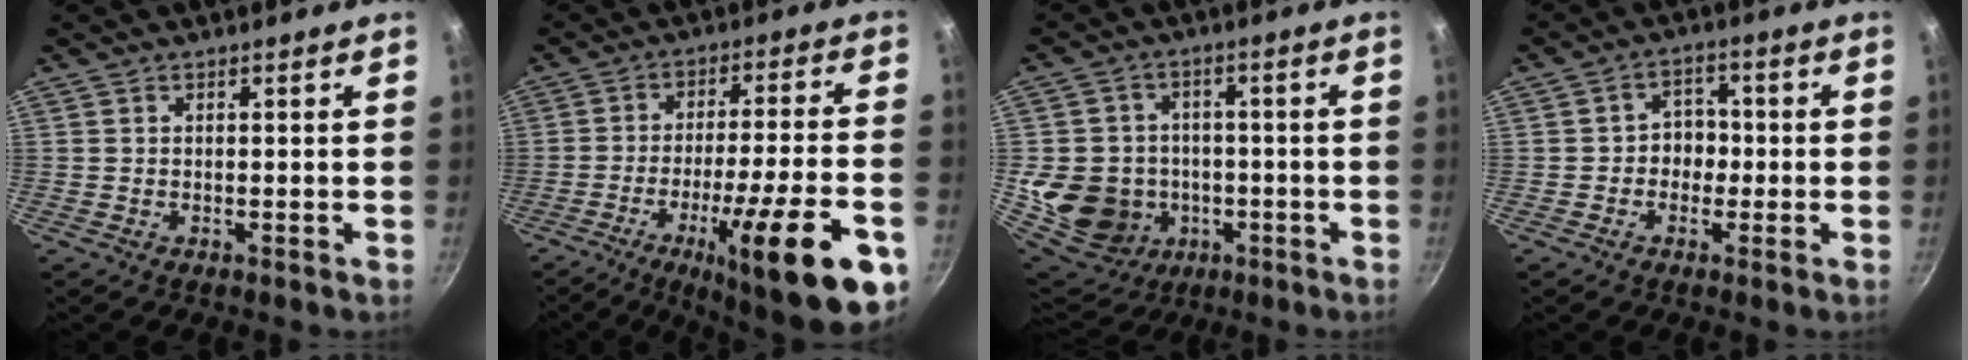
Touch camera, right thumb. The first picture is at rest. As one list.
[{"total": 23.1, "force": [-10.1, 4.9, 20.2], "torque": [-0.272, 0.030, -0.145]}, {"total": 14.4, "force": [-2.3, 13.0, 5.9], "torque": [-0.090, 0.023, -0.022]}, {"total": 4.7, "force": [-0.8, 4.0, 2.2], "torque": [0.006, 0.015, -0.018]}]